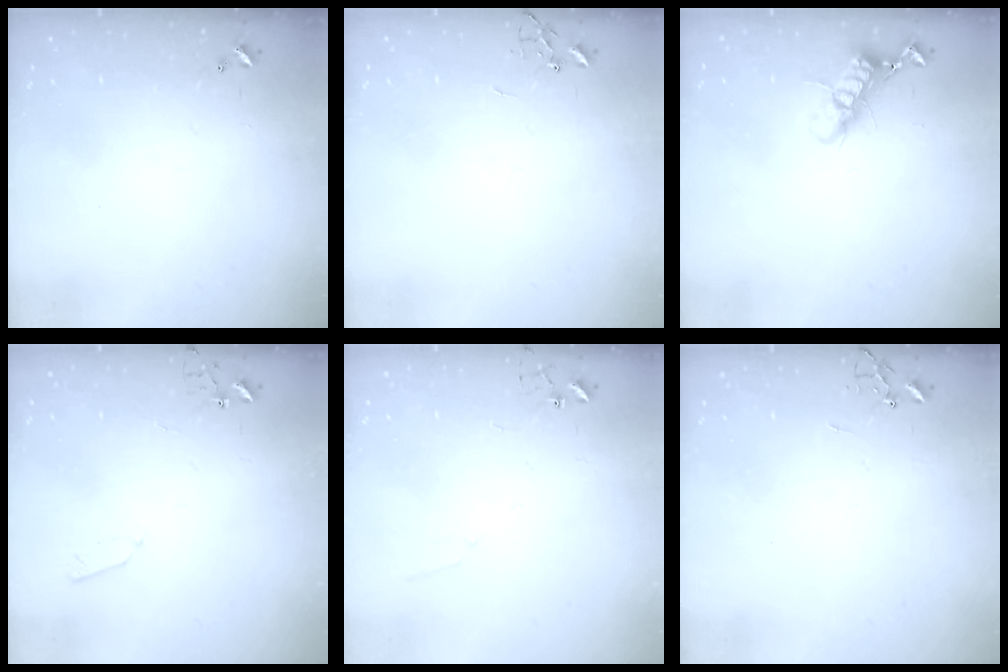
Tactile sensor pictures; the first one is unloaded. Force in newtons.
{"total": 0.0}
{"total": 11.9, "press": 11.9, "slide": 0.8}
{"total": 3.4, "press": 3.4, "slide": 0.5}
{"total": 5.1, "press": 5.1, "slide": 0.5}
{"total": 0.0}